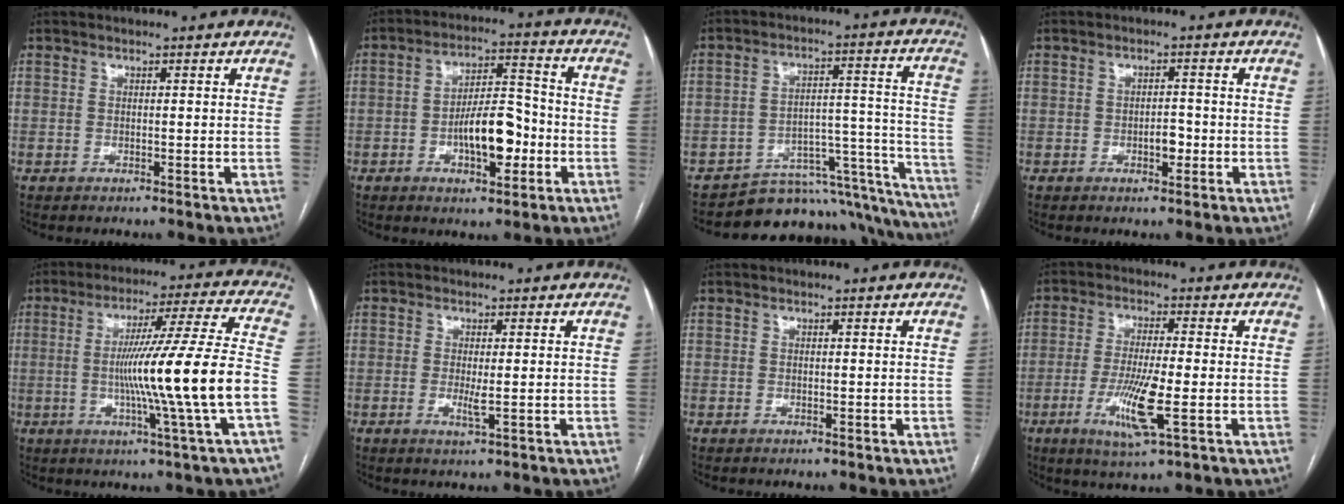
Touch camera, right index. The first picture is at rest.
{"total": 10.0, "force": [-2.9, 3.7, 8.8], "torque": [-0.151, 0.018, -0.045]}
{"total": 18.3, "force": [-16.3, 6.9, 4.3], "torque": [0.014, 0.086, -0.207]}
{"total": 2.4, "force": [-0.8, 1.2, 1.9], "torque": [-0.026, 0.004, -0.010]}
{"total": 17.0, "force": [-3.2, -2.6, 16.5], "torque": [-0.274, -0.008, -0.057]}
{"total": 2.1, "force": [-0.3, 0.1, 2.1], "torque": [-0.042, -0.006, -0.004]}
{"total": 0.0}
{"total": 8.7, "force": [-2.5, 0.4, 8.3], "torque": [-0.161, -0.019, -0.046]}